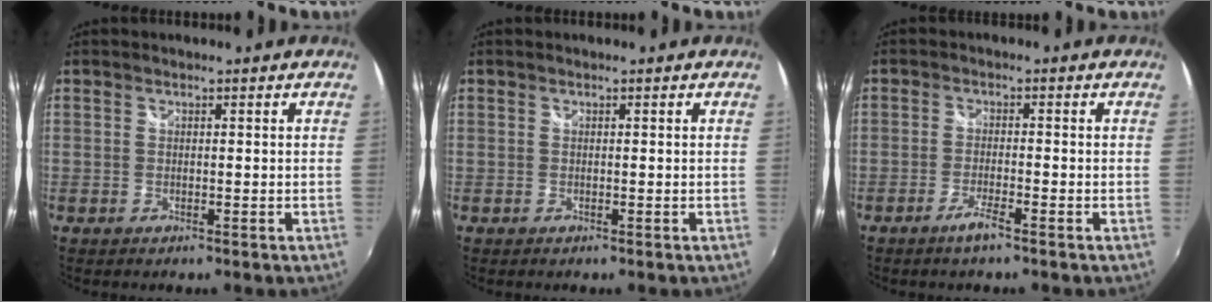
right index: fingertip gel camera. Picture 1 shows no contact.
{"total": 0.0}
{"total": 3.0, "force": [-2.2, 0.0, 2.0], "torque": [-0.052, -0.006, -0.045]}